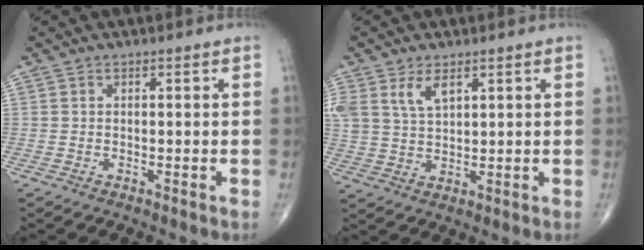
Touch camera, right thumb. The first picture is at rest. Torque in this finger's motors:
{"motor_torque": [0.07, 0.13, 0.54, 0.45, 0.06]}